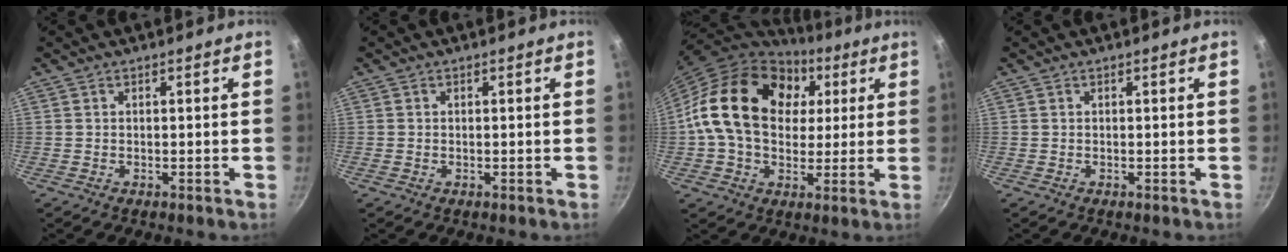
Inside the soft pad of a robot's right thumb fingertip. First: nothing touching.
{"total": 0.0}
{"total": 23.0, "force": [4.7, 16.6, 15.2], "torque": [-0.252, 0.018, 0.070]}
{"total": 0.0}